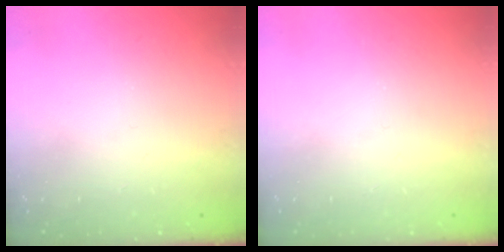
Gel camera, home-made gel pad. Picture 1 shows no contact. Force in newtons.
{"total": 0.0}